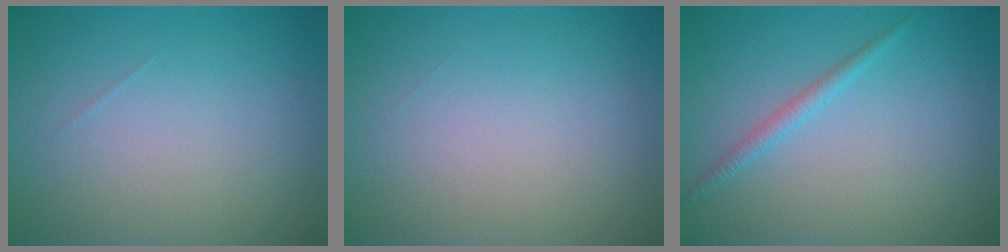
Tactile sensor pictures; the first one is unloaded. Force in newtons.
{"total": 0.0}
{"total": 1.3, "press": 1.3, "slide": 0.1}